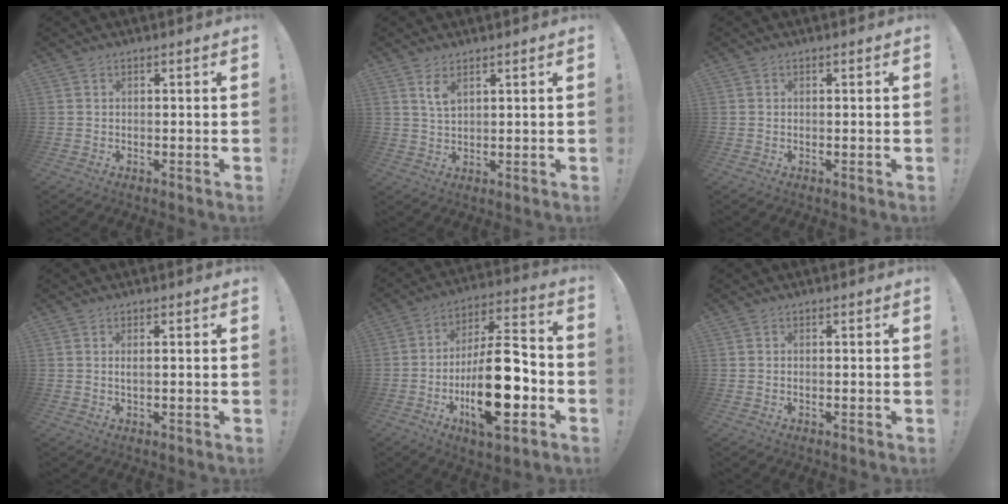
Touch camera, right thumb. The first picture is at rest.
{"total": 3.9, "force": [2.4, 1.6, 2.7], "torque": [-0.040, -0.015, 0.040]}
{"total": 0.0}
{"total": 1.3, "force": [0.3, 0.1, 1.2], "torque": [-0.025, -0.003, 0.006]}
{"total": 22.4, "force": [-7.0, 8.4, 19.6], "torque": [-0.341, 0.034, -0.105]}
{"total": 0.0}